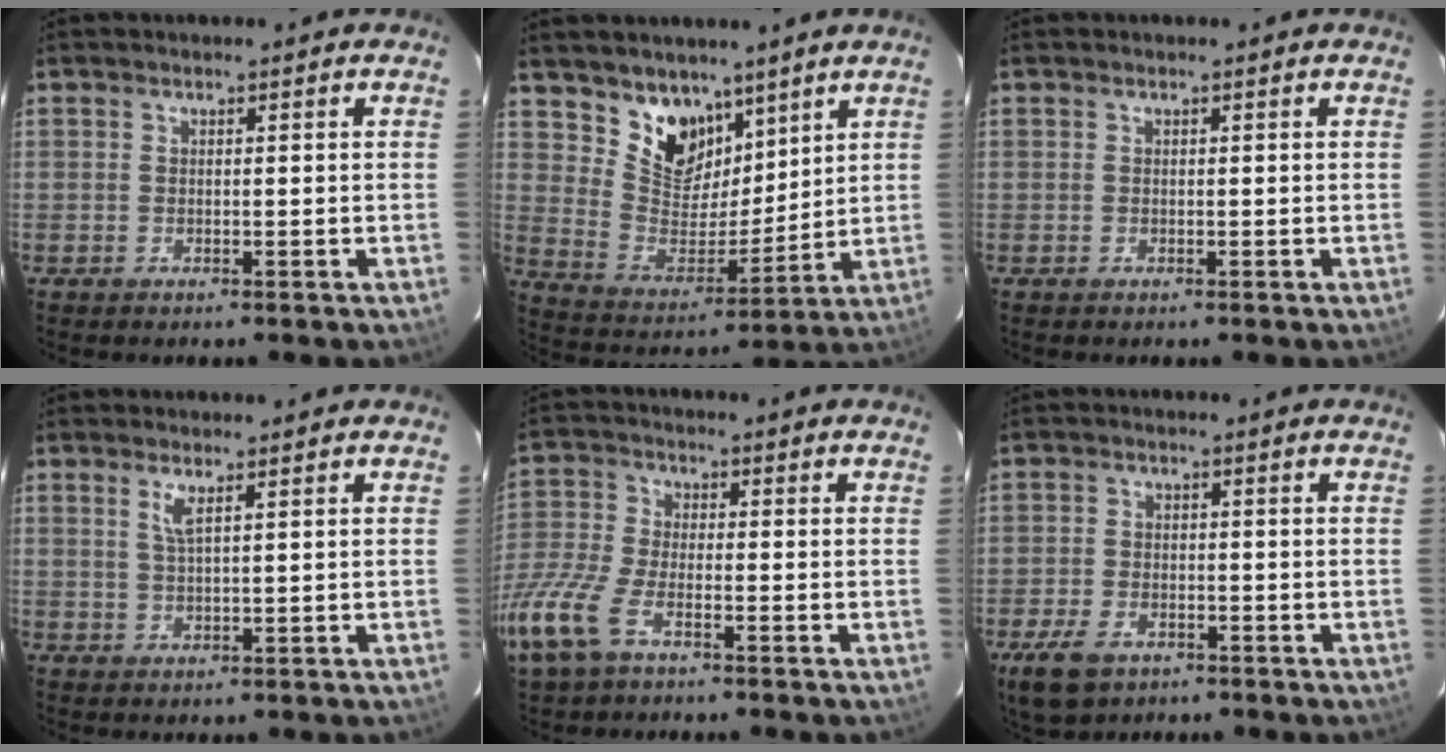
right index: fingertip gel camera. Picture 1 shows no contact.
{"total": 11.9, "force": [8.1, 7.4, 4.7], "torque": [-0.086, -0.014, 0.160]}
{"total": 0.0}
{"total": 2.4, "force": [1.2, 0.3, 2.0], "torque": [-0.041, 0.000, 0.024]}
{"total": 13.3, "force": [-7.8, 5.8, 9.1], "torque": [-0.221, -0.019, -0.167]}
{"total": 7.1, "force": [-4.5, 4.0, 3.8], "torque": [-0.103, -0.013, -0.079]}